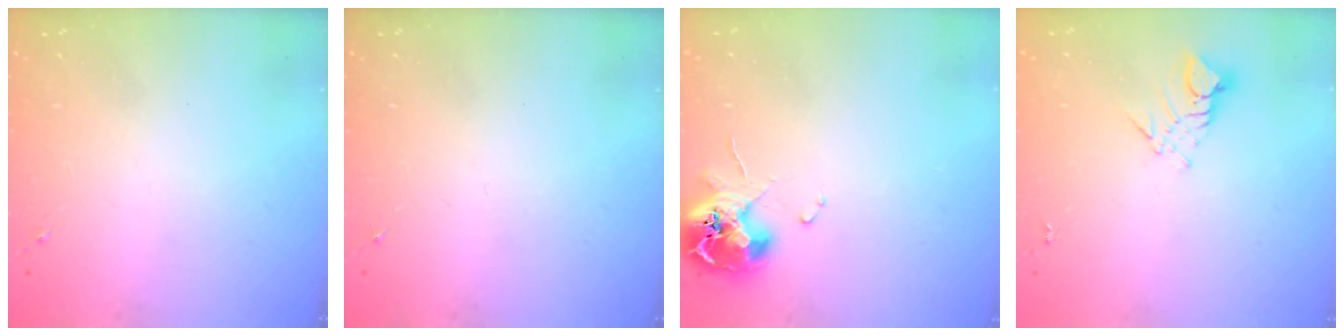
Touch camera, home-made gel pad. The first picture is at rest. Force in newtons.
{"total": 0.0}
{"total": 12.3, "press": 12.2, "slide": 1.6}
{"total": 4.2, "press": 4.2, "slide": 0.2}